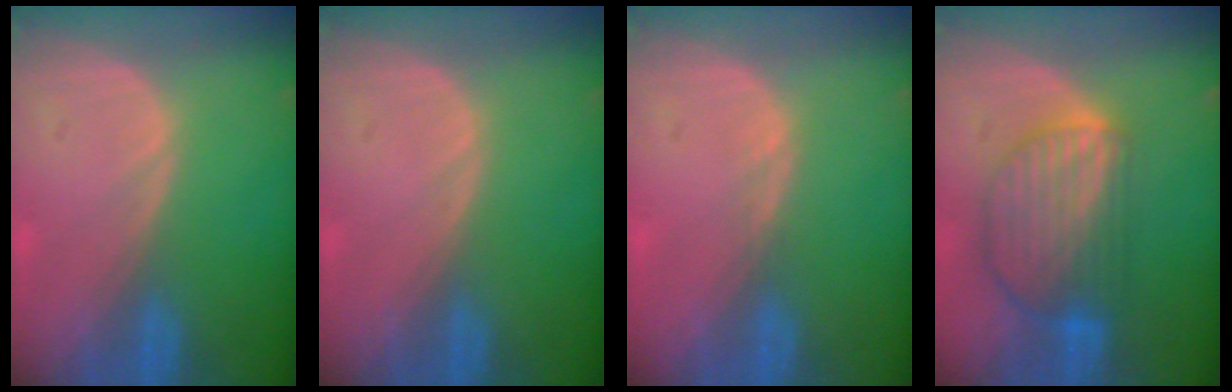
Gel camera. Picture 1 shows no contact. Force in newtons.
{"total": 0.0}
{"total": 0.8, "press": 0.6, "slide": 0.5}
{"total": 8.9, "press": 7.7, "slide": 4.4}